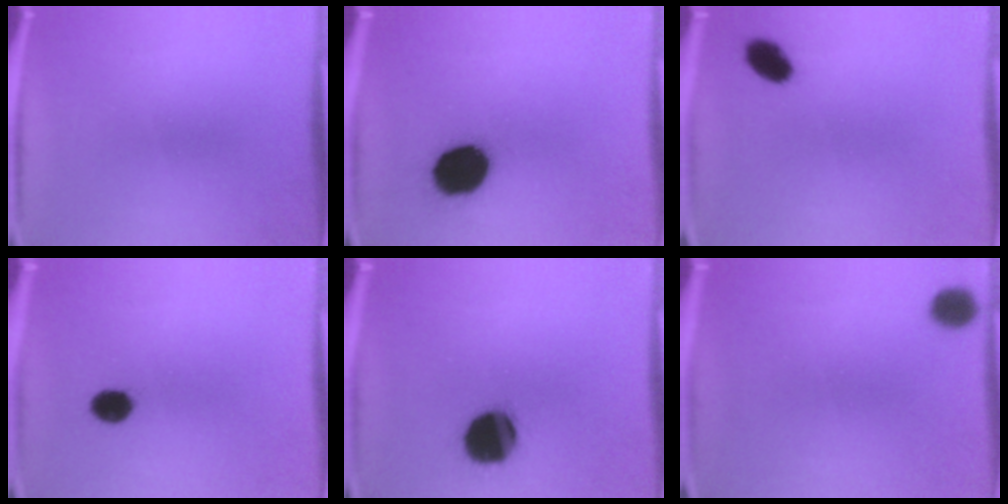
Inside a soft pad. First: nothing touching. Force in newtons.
{"total": 15.8}
{"total": 4.7}
{"total": 4.6}
{"total": 16.2}
{"total": 4.0}